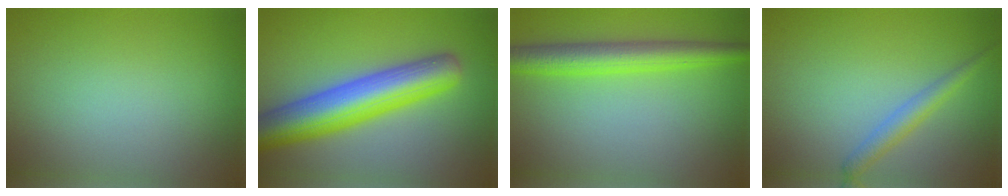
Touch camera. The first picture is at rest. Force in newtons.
{"total": 9.0, "press": 9.0, "slide": 0.4}
{"total": 4.9, "press": 4.9, "slide": 0.3}
{"total": 2.2, "press": 2.2, "slide": 0.1}